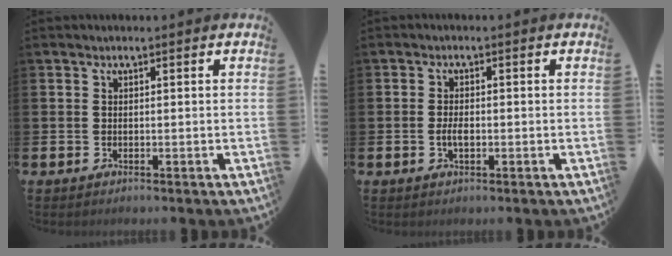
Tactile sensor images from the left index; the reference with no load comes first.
{"total": 2.0, "force": [-0.3, 1.0, 1.8], "torque": [-0.033, 0.001, -0.007]}